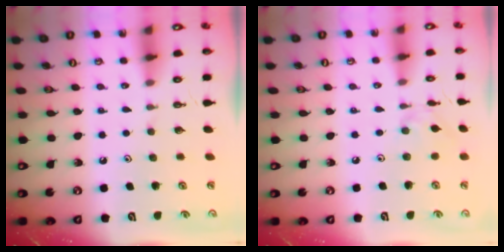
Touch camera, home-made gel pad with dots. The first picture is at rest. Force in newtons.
{"total": 1.4, "press": 1.3, "slide": 0.2}